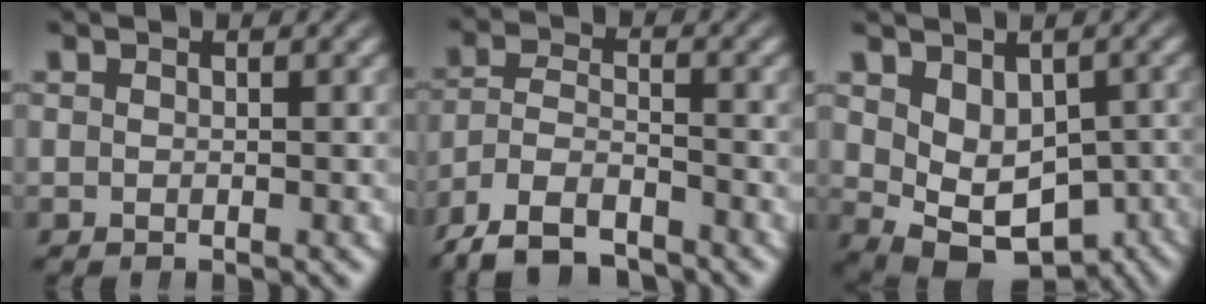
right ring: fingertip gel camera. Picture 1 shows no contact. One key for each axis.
{"total": 8.3, "fx": -5.0, "fy": 5.7, "fz": 3.4, "tx": -0.083, "ty": -0.035, "tz": -0.074}
{"total": 8.7, "fx": -3.0, "fy": 6.2, "fz": 5.3, "tx": -0.101, "ty": -0.047, "tz": -0.028}